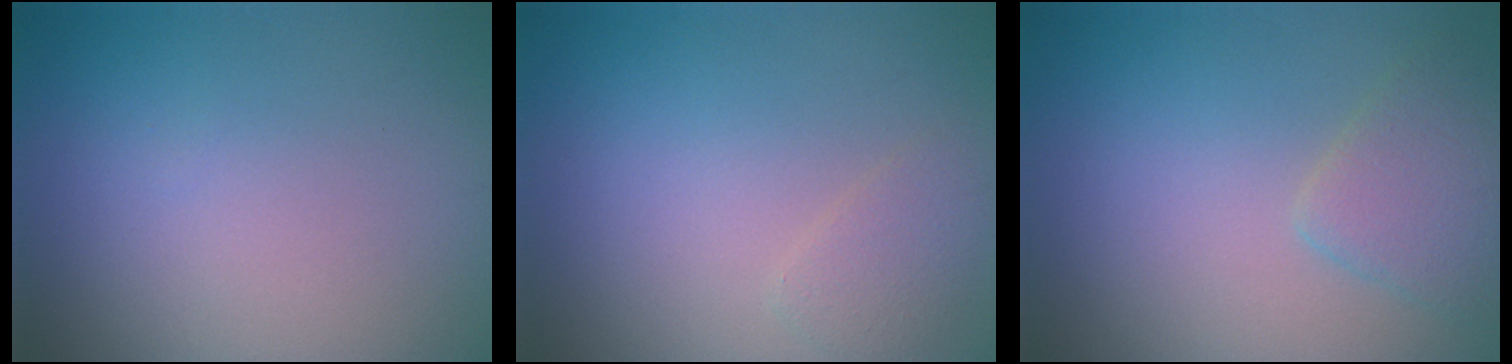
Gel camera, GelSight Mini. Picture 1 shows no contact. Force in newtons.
{"total": 1.3, "press": 1.3, "slide": 0.1}
{"total": 2.7, "press": 2.7, "slide": 0.3}